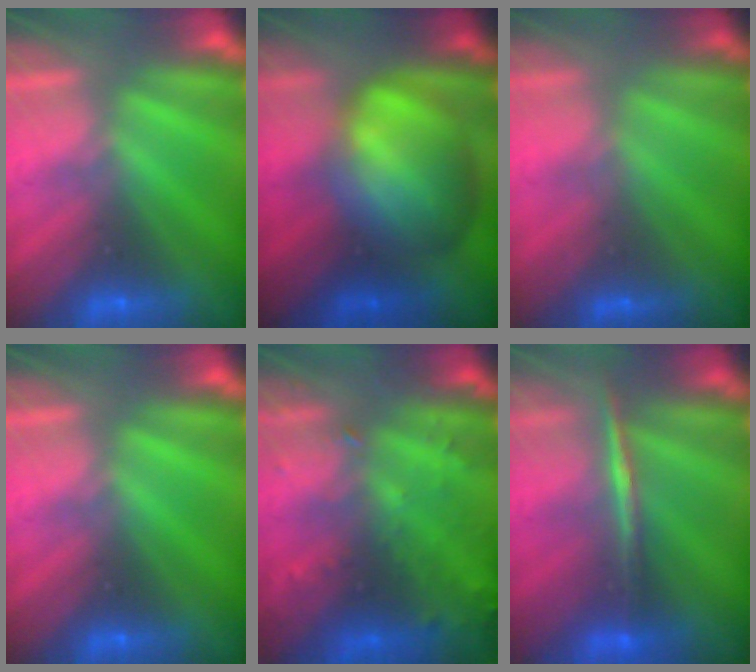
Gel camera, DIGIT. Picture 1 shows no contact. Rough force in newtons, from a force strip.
{"total": 9.8}
{"total": 1.4}
{"total": 0.0}
{"total": 7.8}
{"total": 1.9}